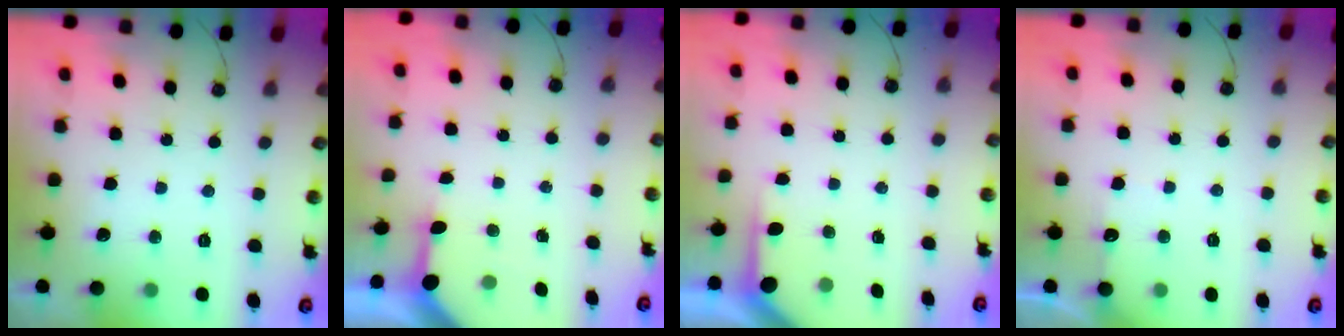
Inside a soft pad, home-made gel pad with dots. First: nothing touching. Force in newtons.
{"total": 3.4, "press": 3.4, "slide": 0.3}
{"total": 3.9, "press": 3.8, "slide": 0.4}
{"total": 2.8, "press": 2.8, "slide": 0.4}